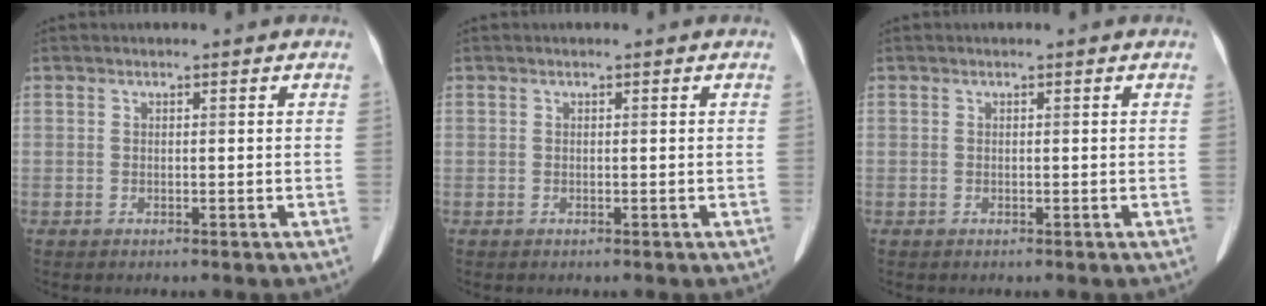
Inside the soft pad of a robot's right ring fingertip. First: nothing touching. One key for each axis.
{"total": 0.0}
{"total": 0.0}